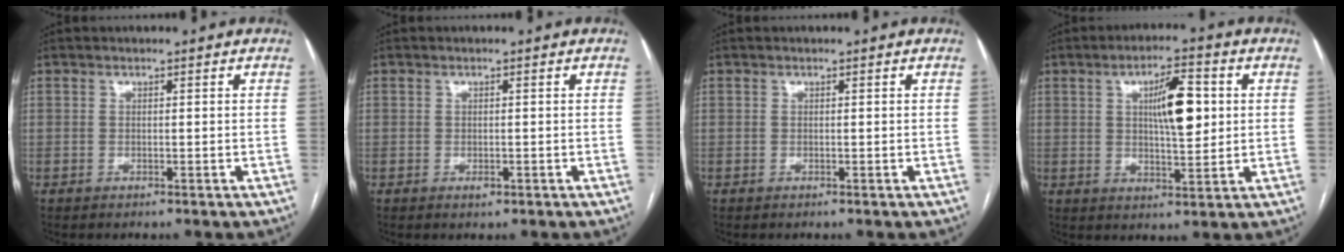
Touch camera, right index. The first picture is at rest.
{"total": 0.9, "force": [-0.5, 0.5, 0.6], "torque": [-0.009, 0.000, -0.003]}
{"total": 0.0}
{"total": 8.6, "force": [1.8, 2.2, 8.1], "torque": [-0.135, 0.009, 0.031]}